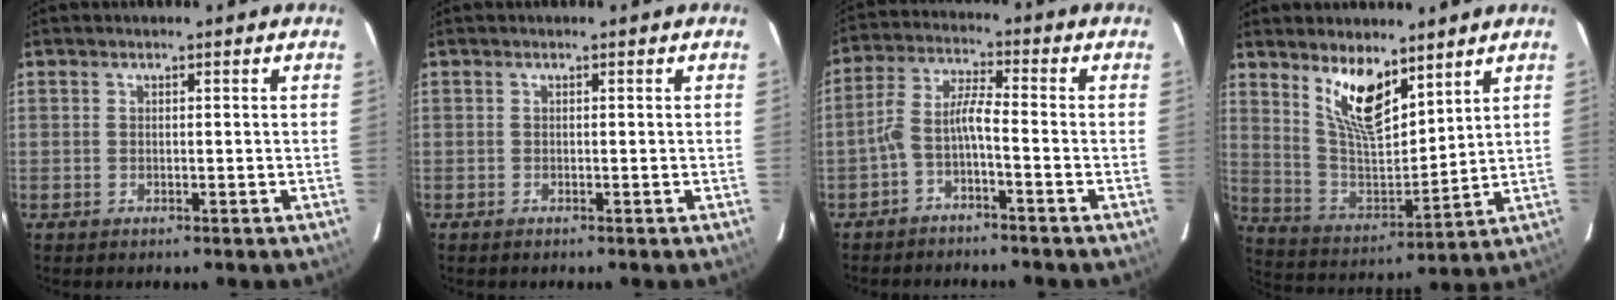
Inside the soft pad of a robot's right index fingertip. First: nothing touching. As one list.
[{"total": 0.0}, {"total": 5.2, "force": [-2.7, 0.8, 4.3], "torque": [-0.108, 0.018, -0.053]}, {"total": 12.4, "force": [8.1, 4.5, 8.3], "torque": [-0.155, -0.007, 0.165]}]